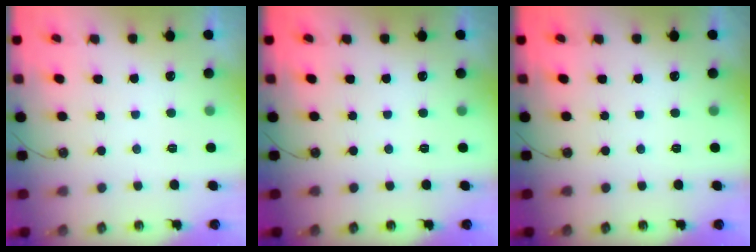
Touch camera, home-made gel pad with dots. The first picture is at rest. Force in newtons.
{"total": 0.0}
{"total": 0.0}